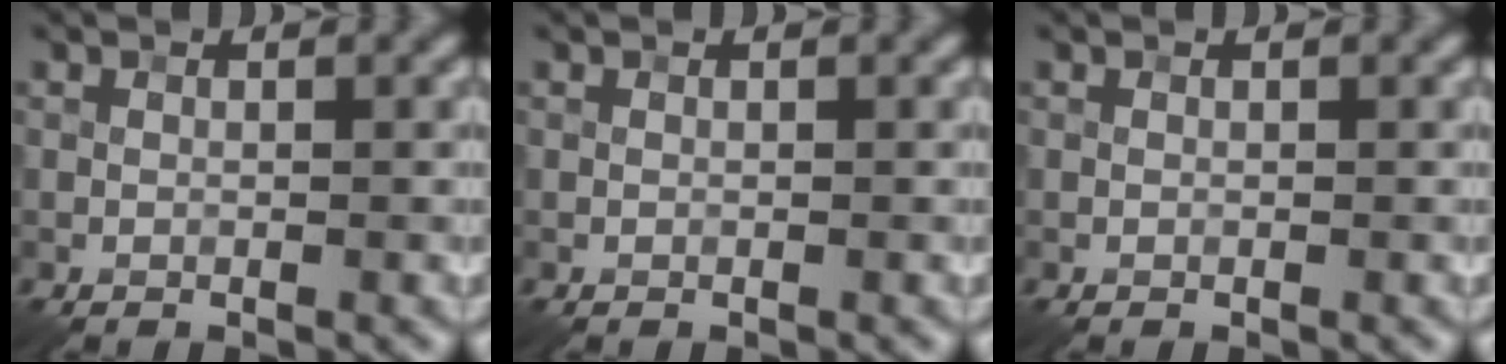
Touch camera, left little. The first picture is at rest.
{"total": 0.0}
{"total": 0.0}